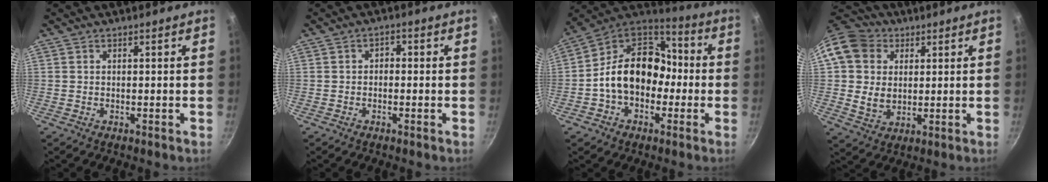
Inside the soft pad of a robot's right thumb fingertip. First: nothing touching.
{"total": 1.7, "force": [-0.4, 1.3, 1.0], "torque": [-0.014, 0.009, -0.010]}
{"total": 17.4, "force": [-2.2, 13.1, 11.2], "torque": [-0.142, 0.057, -0.053]}
{"total": 13.4, "force": [3.9, 11.0, 6.7], "torque": [-0.109, -0.001, 0.064]}